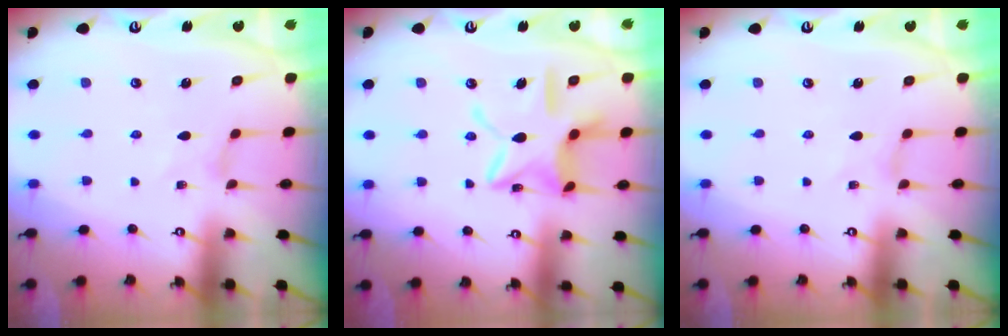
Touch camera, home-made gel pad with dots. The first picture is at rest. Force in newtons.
{"total": 14.4, "press": 14.4, "slide": 1.2}
{"total": 0.0}